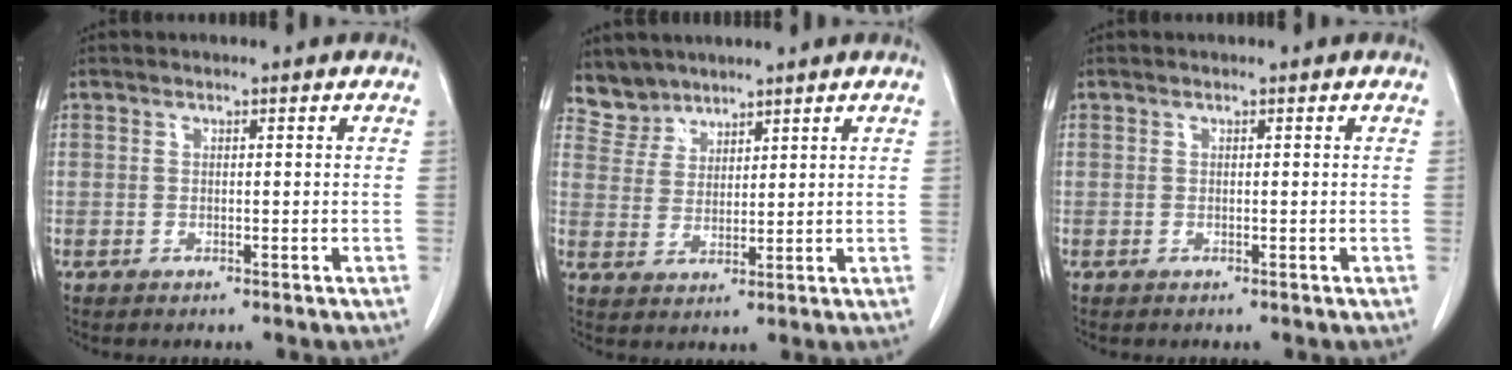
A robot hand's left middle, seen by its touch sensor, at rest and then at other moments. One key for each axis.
{"total": 4.2, "fx": 3.8, "fy": 1.7, "fz": -0.6, "tx": 0.016, "ty": 0.007, "tz": 0.079}
{"total": 0.0}